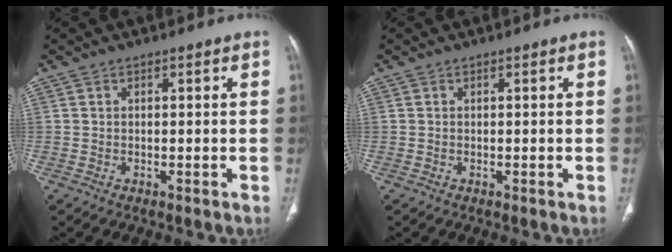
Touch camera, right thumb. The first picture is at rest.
{"total": 0.0}